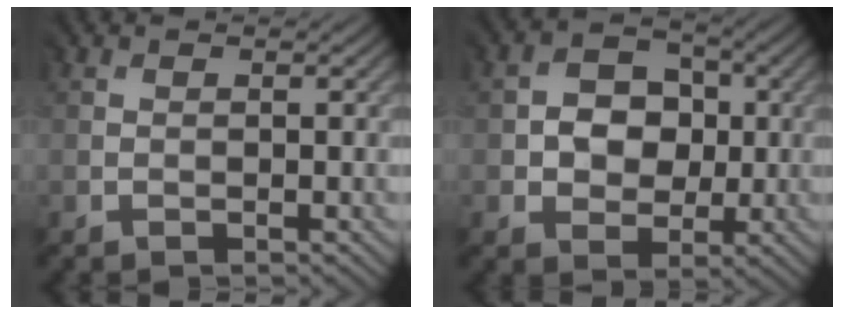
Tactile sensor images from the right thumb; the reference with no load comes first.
{"total": 4.7, "force": [0.1, 4.3, 1.9], "torque": [-0.034, 0.007, -0.010]}